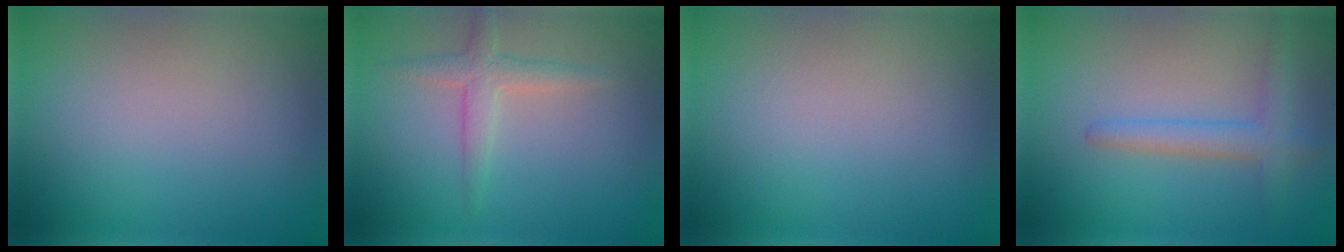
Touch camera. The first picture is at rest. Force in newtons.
{"total": 2.1, "press": 2.1, "slide": 0.1}
{"total": 0.0}
{"total": 2.8, "press": 2.8, "slide": 0.2}